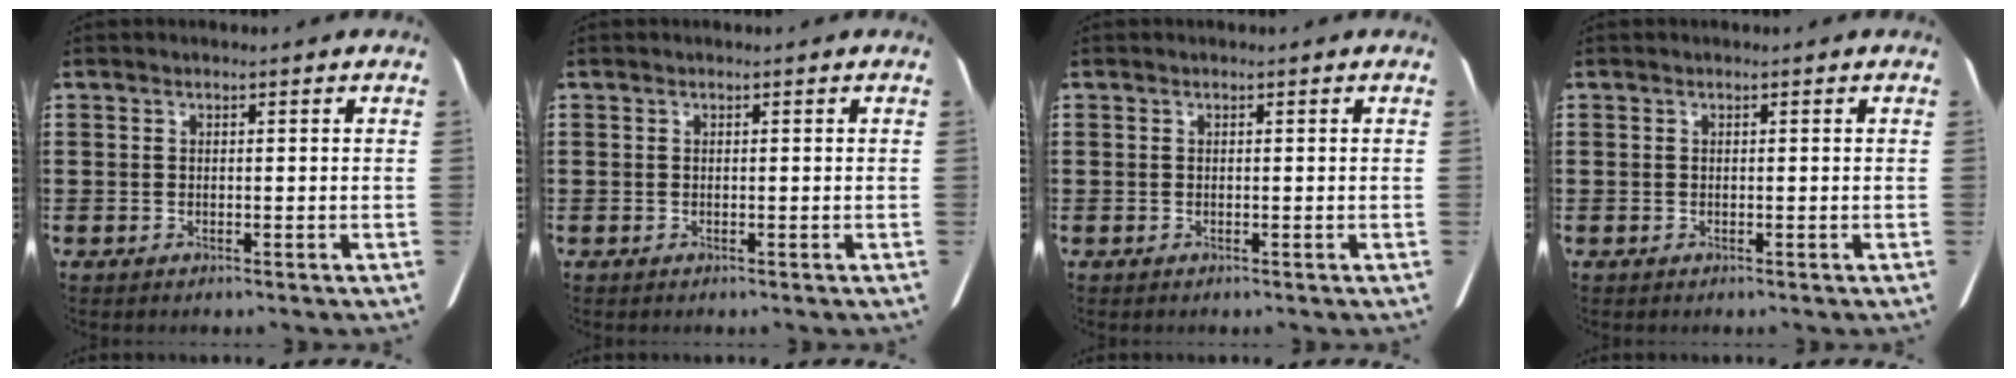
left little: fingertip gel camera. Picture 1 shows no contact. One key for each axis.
{"total": 0.0}
{"total": 0.0}
{"total": 0.0}